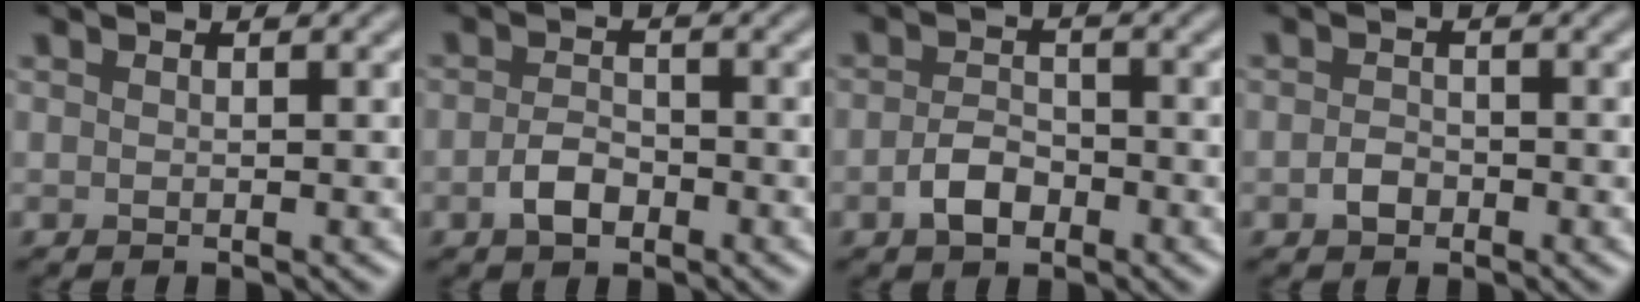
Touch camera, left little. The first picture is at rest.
{"total": 2.5, "force": [-1.3, 1.5, 1.6], "torque": [-0.030, 0.003, -0.028]}
{"total": 2.8, "force": [-1.4, 1.7, 1.7], "torque": [-0.030, 0.004, -0.032]}
{"total": 1.6, "force": [-0.8, 1.1, 0.8], "torque": [-0.015, 0.001, -0.021]}